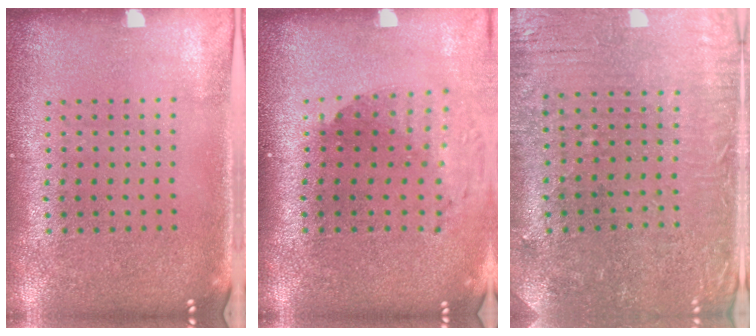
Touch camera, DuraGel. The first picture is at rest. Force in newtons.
{"total": 1.8, "press": 1.4, "slide": 1.1}
{"total": 1.0, "press": 0.9, "slide": 0.4}